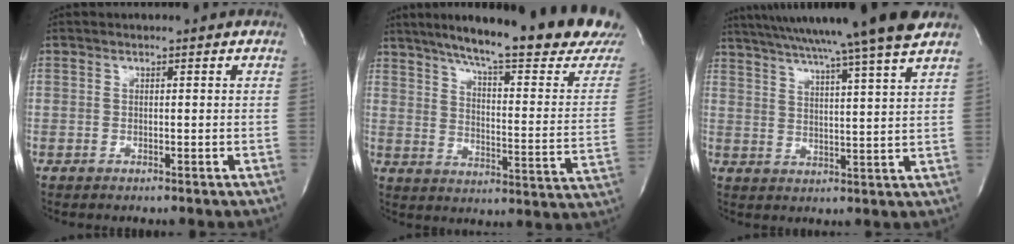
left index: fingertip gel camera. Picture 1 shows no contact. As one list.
[{"total": 25.5, "force": [21.6, 0.7, 13.7], "torque": [-0.208, -0.077, 0.276]}, {"total": 20.1, "force": [17.0, -1.6, 10.6], "torque": [-0.186, -0.015, 0.237]}]